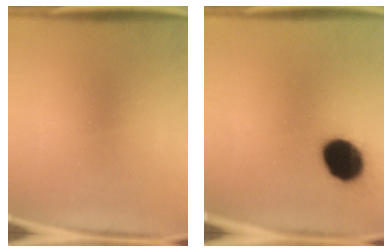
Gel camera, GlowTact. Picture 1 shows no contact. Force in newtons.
{"total": 14.0}